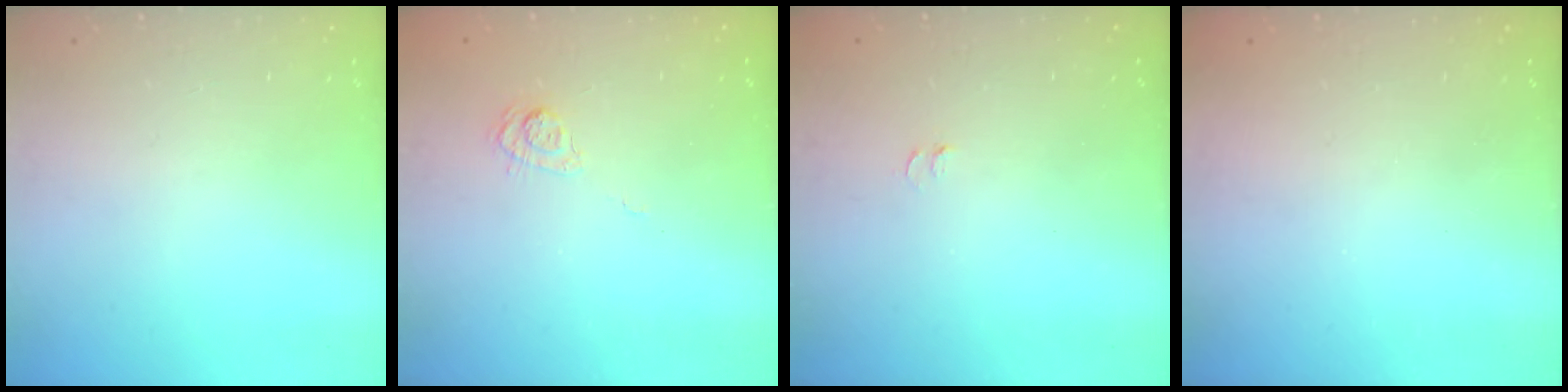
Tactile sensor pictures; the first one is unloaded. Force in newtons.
{"total": 4.9, "press": 4.7, "slide": 1.6}
{"total": 3.3, "press": 3.2, "slide": 0.7}
{"total": 2.6, "press": 2.5, "slide": 0.9}